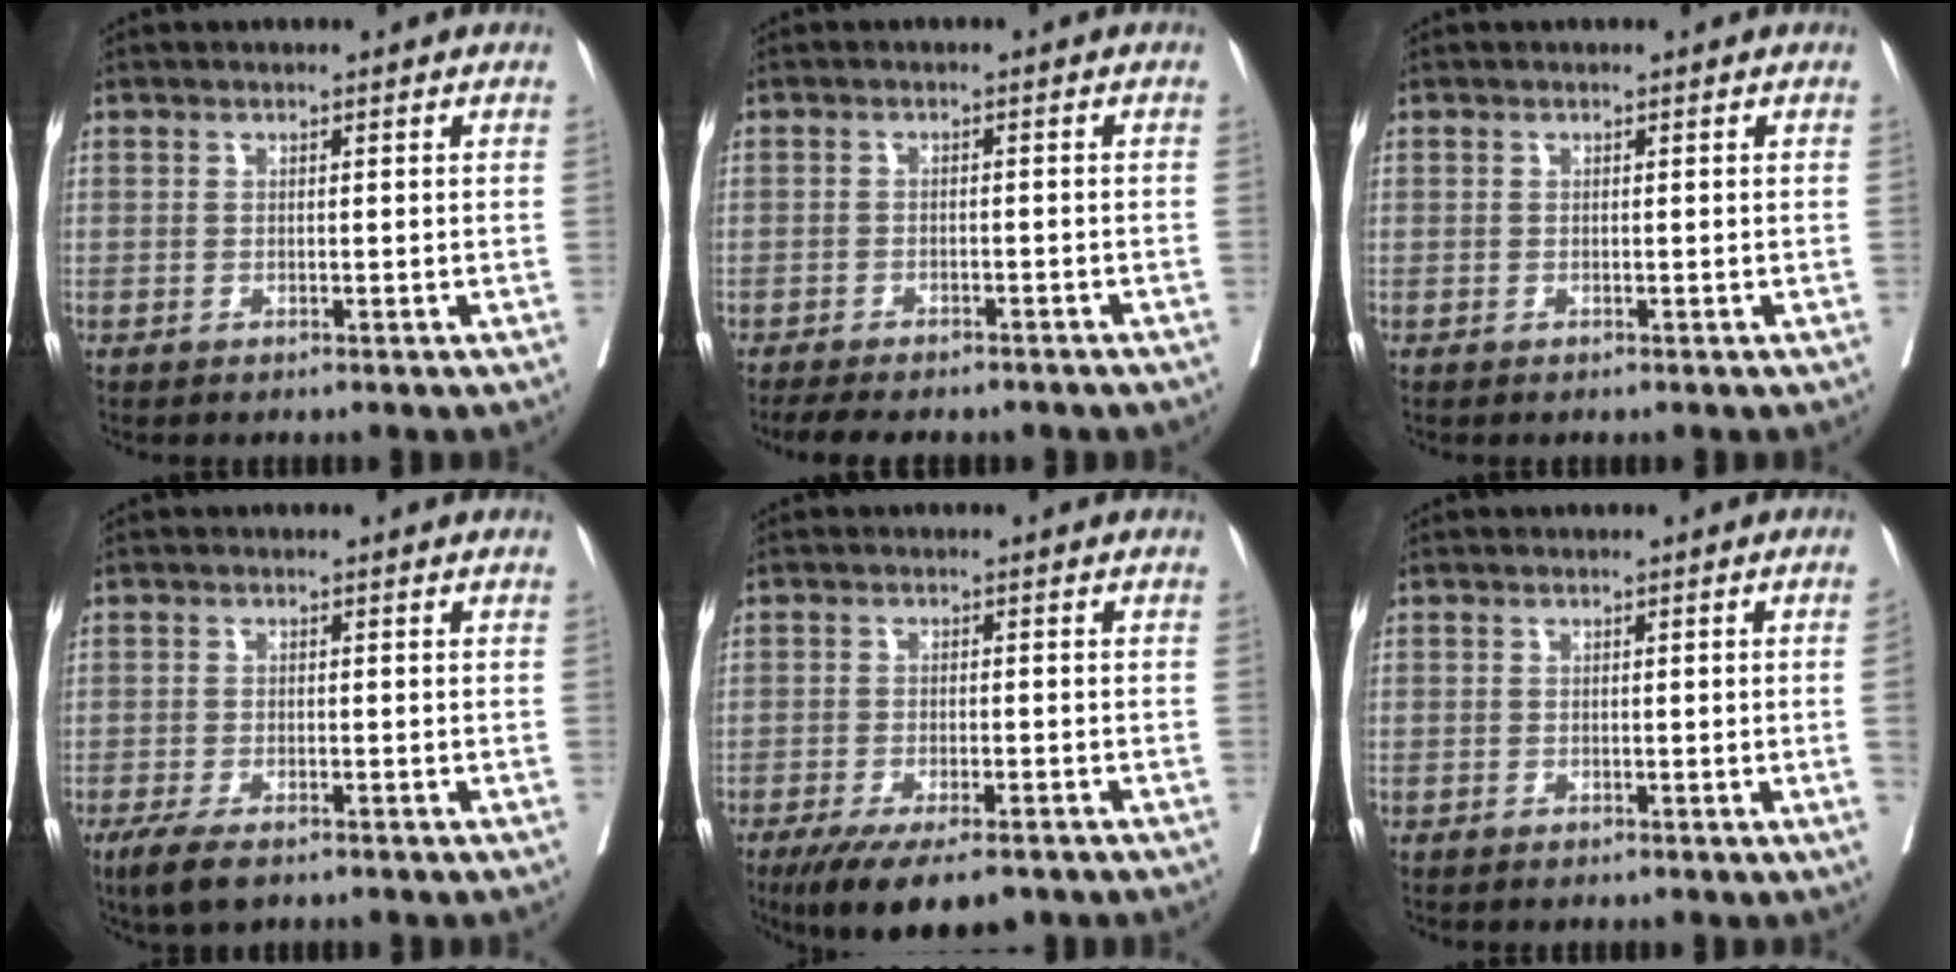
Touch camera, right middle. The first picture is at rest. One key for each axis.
{"total": 11.2, "fx": -9.4, "fy": 3.2, "fz": 5.1, "tx": -0.077, "ty": -0.005, "tz": -0.117}
{"total": 0.0}
{"total": 4.7, "fx": -3.2, "fy": 1.3, "fz": 3.3, "tx": -0.061, "ty": -0.011, "tz": -0.053}
{"total": 10.3, "fx": -7.5, "fy": 2.6, "fz": 6.6, "tx": -0.092, "ty": -0.014, "tz": -0.115}
{"total": 1.4, "fx": -0.1, "fy": -0.4, "fz": 1.3, "tx": -0.018, "ty": 0.002, "tz": -0.005}